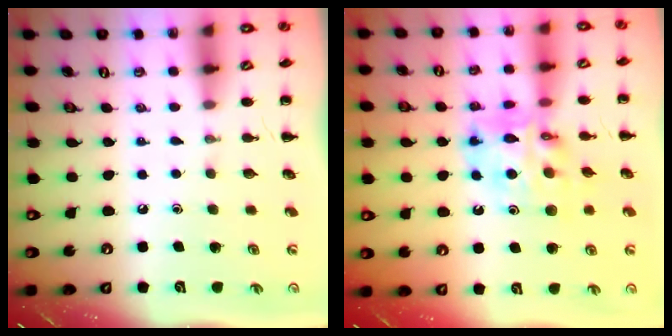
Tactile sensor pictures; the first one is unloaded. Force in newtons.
{"total": 12.0, "press": 11.6, "slide": 3.2}